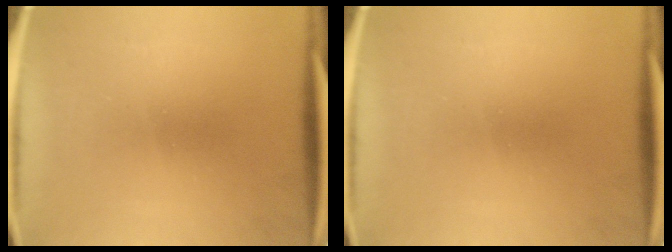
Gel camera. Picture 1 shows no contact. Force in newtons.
{"total": 0.0}